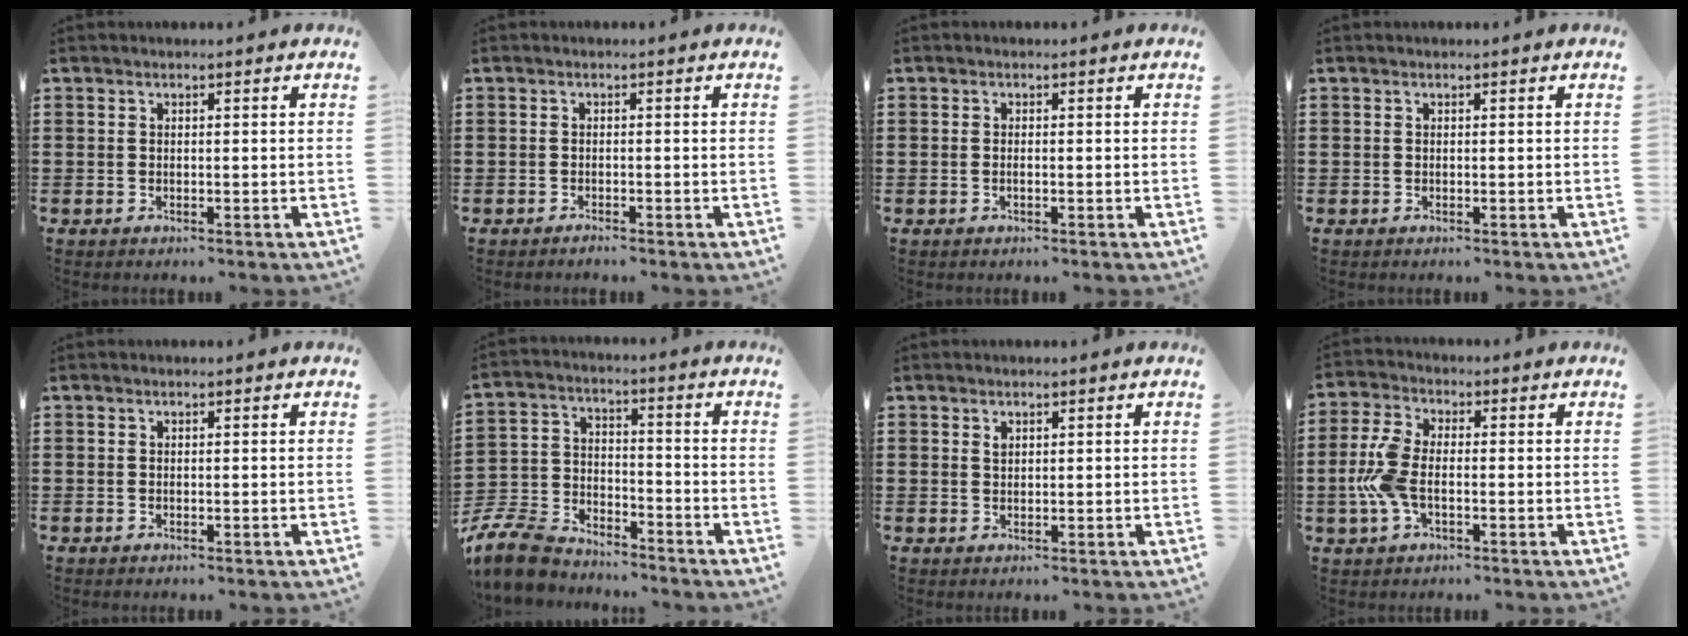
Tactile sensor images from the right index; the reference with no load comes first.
{"total": 0.8, "force": [-0.8, 0.0, 0.2], "torque": [-0.006, -0.004, -0.015]}
{"total": 0.5, "force": [-0.2, 0.0, 0.5], "torque": [-0.010, -0.003, -0.003]}
{"total": 0.0}
{"total": 0.0}
{"total": 9.4, "force": [-8.8, 2.5, 2.4], "torque": [-0.071, 0.015, -0.178]}
{"total": 0.8, "force": [0.5, 0.5, 0.4], "torque": [-0.010, 0.001, 0.010]}
{"total": 7.2, "force": [-1.3, 3.8, 6.0], "torque": [-0.155, -0.007, -0.032]}